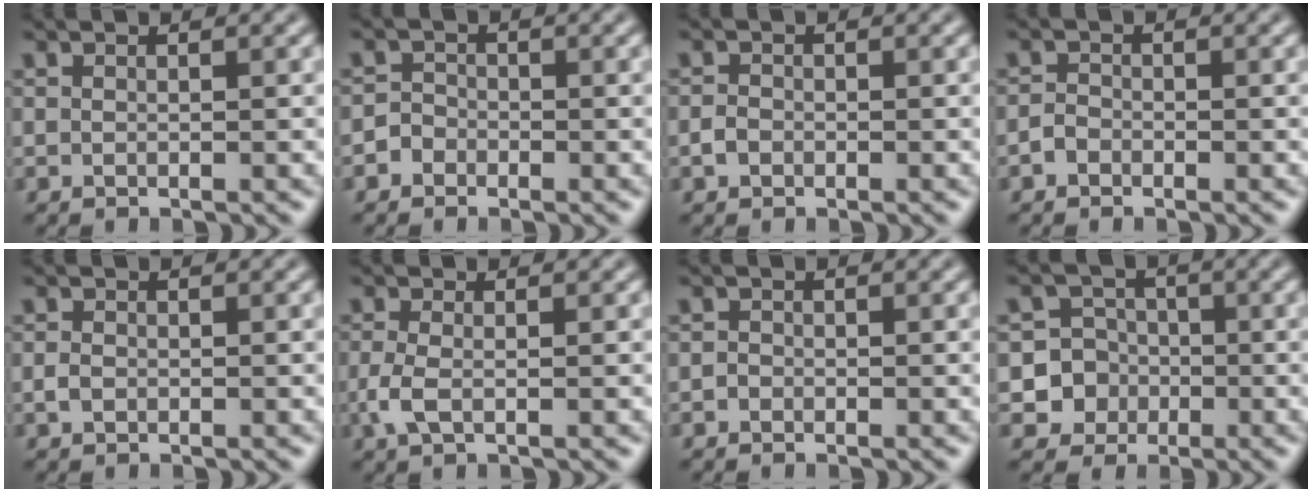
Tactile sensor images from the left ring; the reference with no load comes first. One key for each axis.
{"total": 1.4, "fx": -0.8, "fy": 1.1, "fz": 0.2, "tx": 0.009, "ty": 0.004, "tz": -0.019}
{"total": 1.1, "fx": -0.5, "fy": 0.8, "fz": 0.5, "tx": -0.007, "ty": 0.000, "tz": -0.013}
{"total": 1.0, "fx": -0.7, "fy": 0.7, "fz": 0.3, "tx": -0.003, "ty": 0.002, "tz": -0.016}
{"total": 0.9, "fx": -0.3, "fy": 0.7, "fz": 0.5, "tx": -0.010, "ty": -0.001, "tz": -0.007}
{"total": 2.2, "fx": -0.5, "fy": 1.0, "fz": 1.9, "tx": -0.049, "ty": -0.004, "tz": -0.014}
{"total": 0.6, "fx": -0.3, "fy": 0.5, "fz": 0.1, "tx": 0.000, "ty": -0.002, "tz": -0.008}
{"total": 7.2, "fx": -2.2, "fy": 6.8, "fz": 0.7, "tx": 0.003, "ty": 0.007, "tz": -0.061}